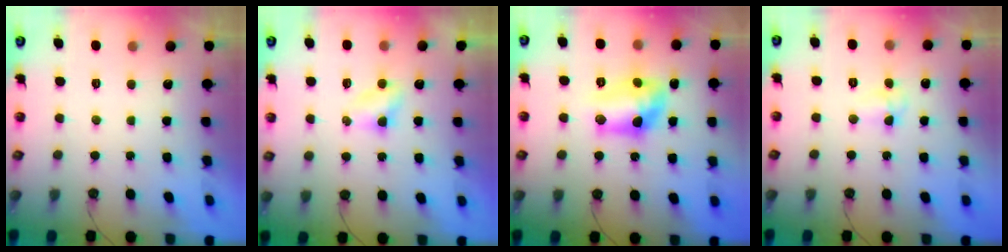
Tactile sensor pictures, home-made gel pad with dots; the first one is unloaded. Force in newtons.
{"total": 3.7, "press": 3.7, "slide": 0.6}
{"total": 13.5, "press": 13.1, "slide": 3.3}
{"total": 5.8, "press": 5.6, "slide": 1.4}